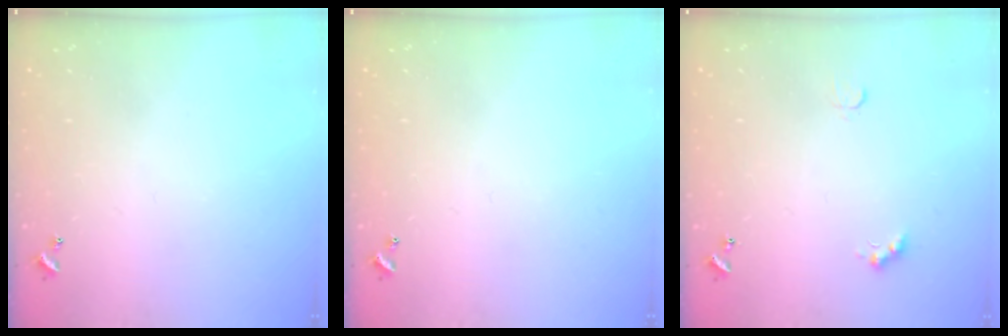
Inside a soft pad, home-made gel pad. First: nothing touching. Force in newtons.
{"total": 0.0}
{"total": 2.4, "press": 2.3, "slide": 0.5}